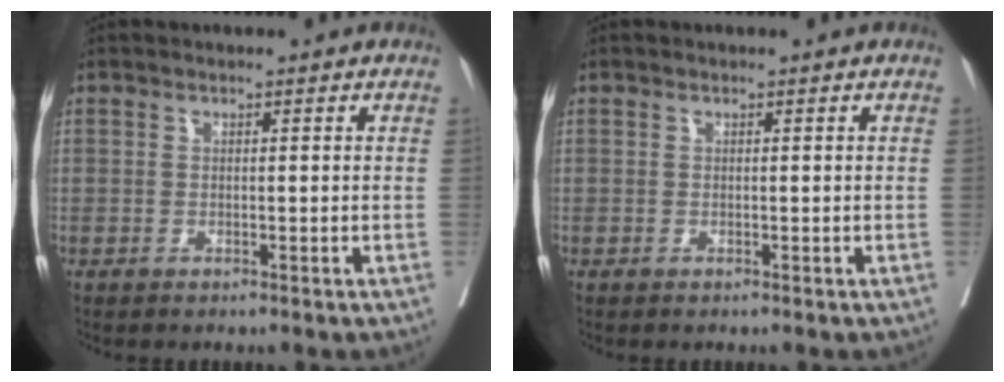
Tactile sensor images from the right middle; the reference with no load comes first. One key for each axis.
{"total": 0.0}